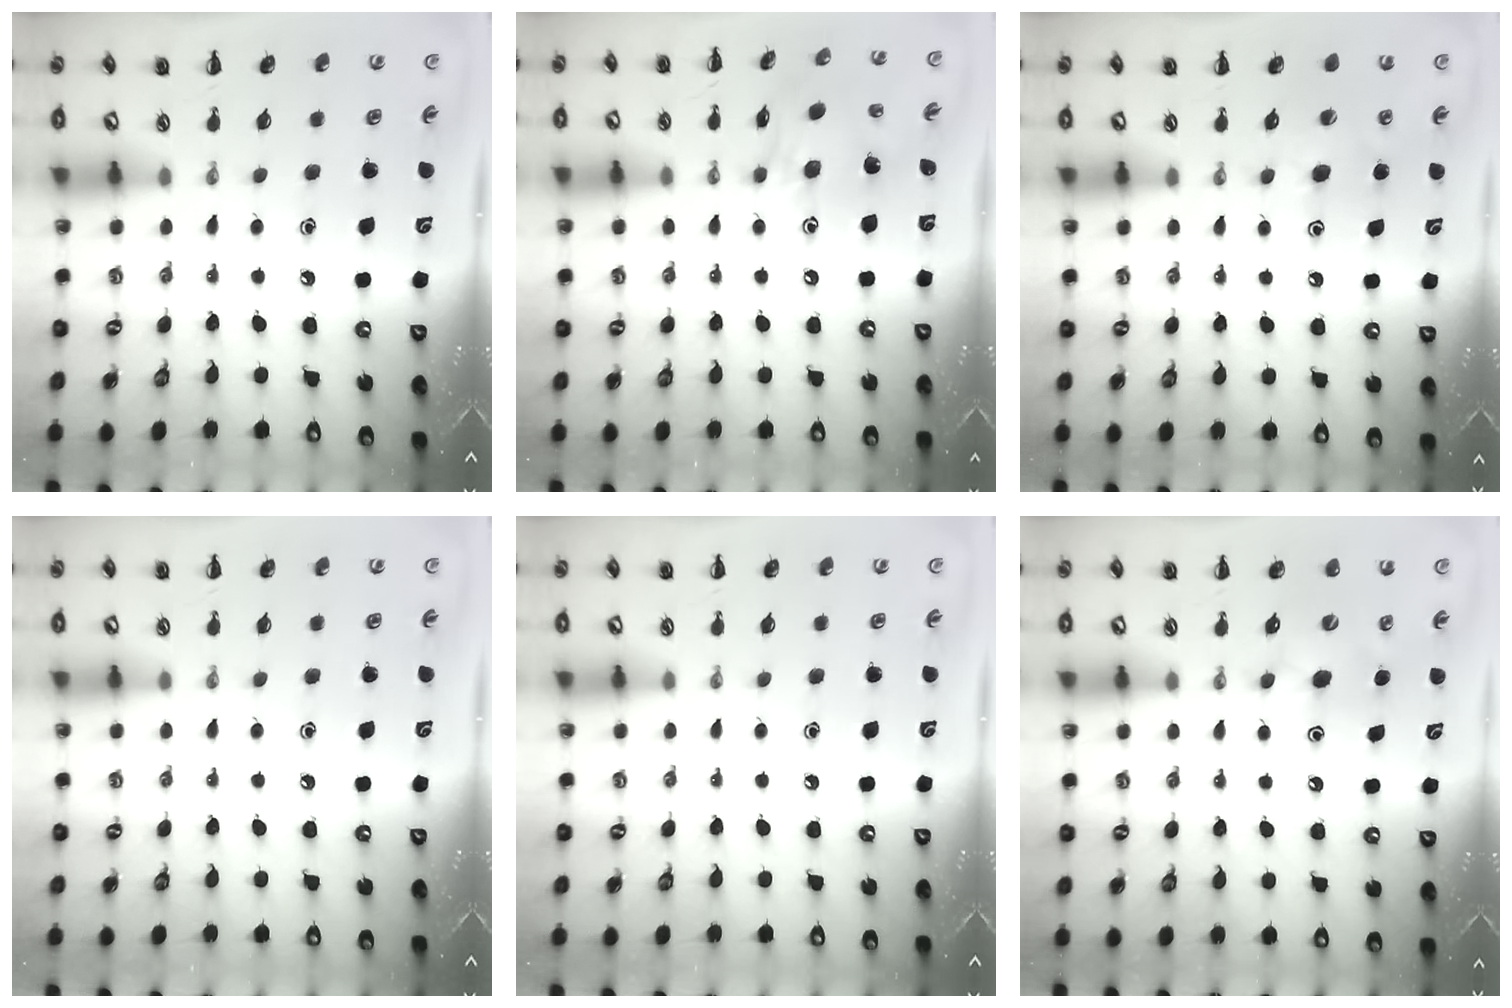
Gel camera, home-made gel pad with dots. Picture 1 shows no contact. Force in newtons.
{"total": 9.8, "press": 9.7, "slide": 0.7}
{"total": 6.0, "press": 5.9, "slide": 1.5}
{"total": 0.0}
{"total": 0.0}
{"total": 4.9, "press": 4.8, "slide": 1.0}